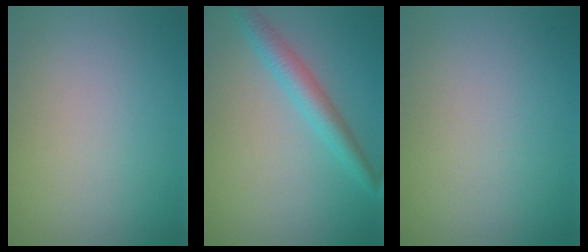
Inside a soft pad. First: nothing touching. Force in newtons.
{"total": 3.3, "press": 3.3, "slide": 0.1}
{"total": 0.0}